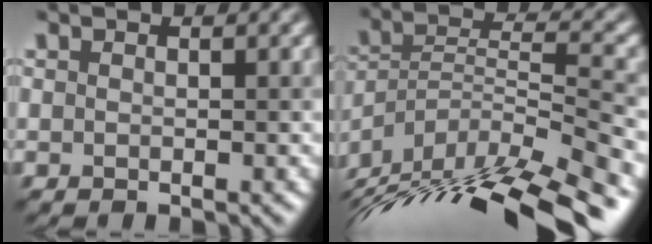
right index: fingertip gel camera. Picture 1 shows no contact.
{"total": 15.1, "force": [-12.1, 3.0, 8.6], "torque": [-0.131, 0.028, -0.186]}